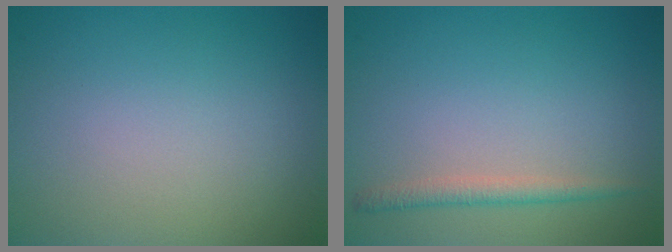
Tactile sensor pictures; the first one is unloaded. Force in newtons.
{"total": 1.6, "press": 1.6, "slide": 0.0}